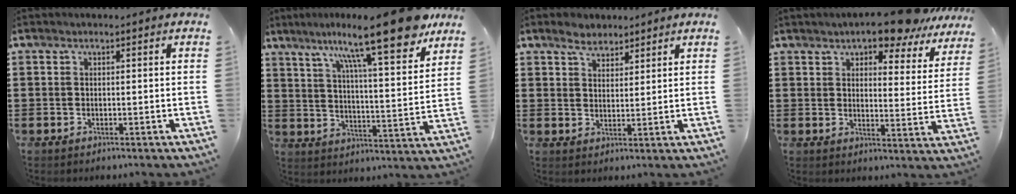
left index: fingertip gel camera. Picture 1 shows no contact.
{"total": 15.8, "force": [11.7, 1.1, 10.5], "torque": [-0.184, -0.058, 0.185]}
{"total": 3.7, "force": [3.0, 1.9, 1.0], "torque": [-0.030, 0.009, 0.057]}
{"total": 7.5, "force": [6.7, 1.1, 3.2], "torque": [-0.055, -0.034, 0.113]}